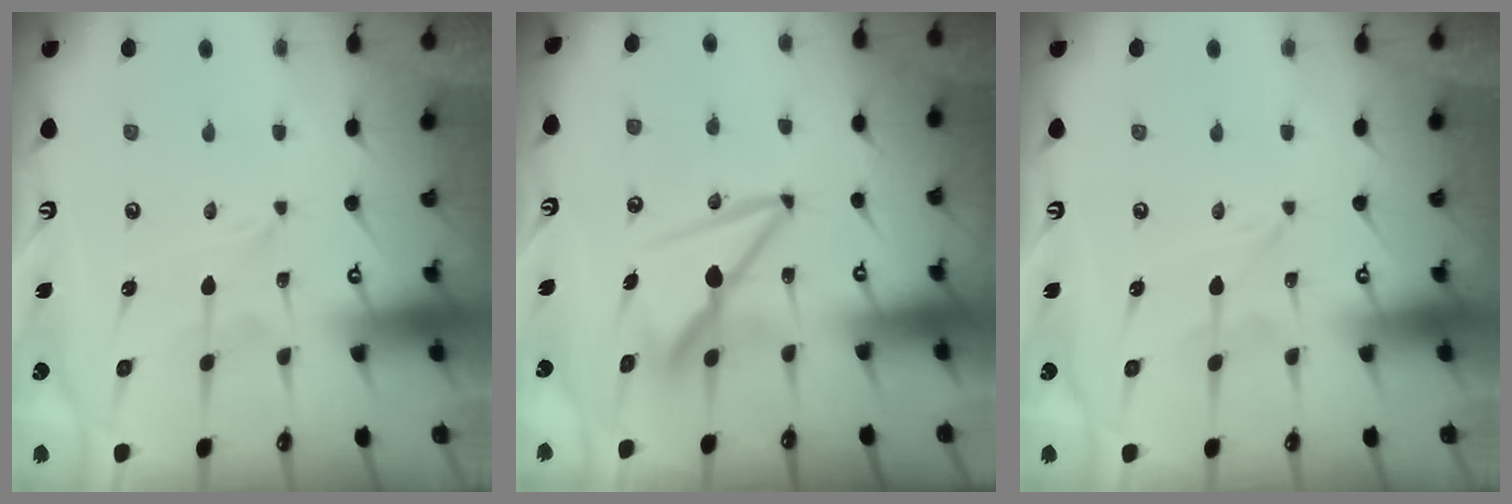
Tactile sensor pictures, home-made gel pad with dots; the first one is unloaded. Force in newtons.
{"total": 8.6, "press": 8.6, "slide": 1.2}
{"total": 0.0}